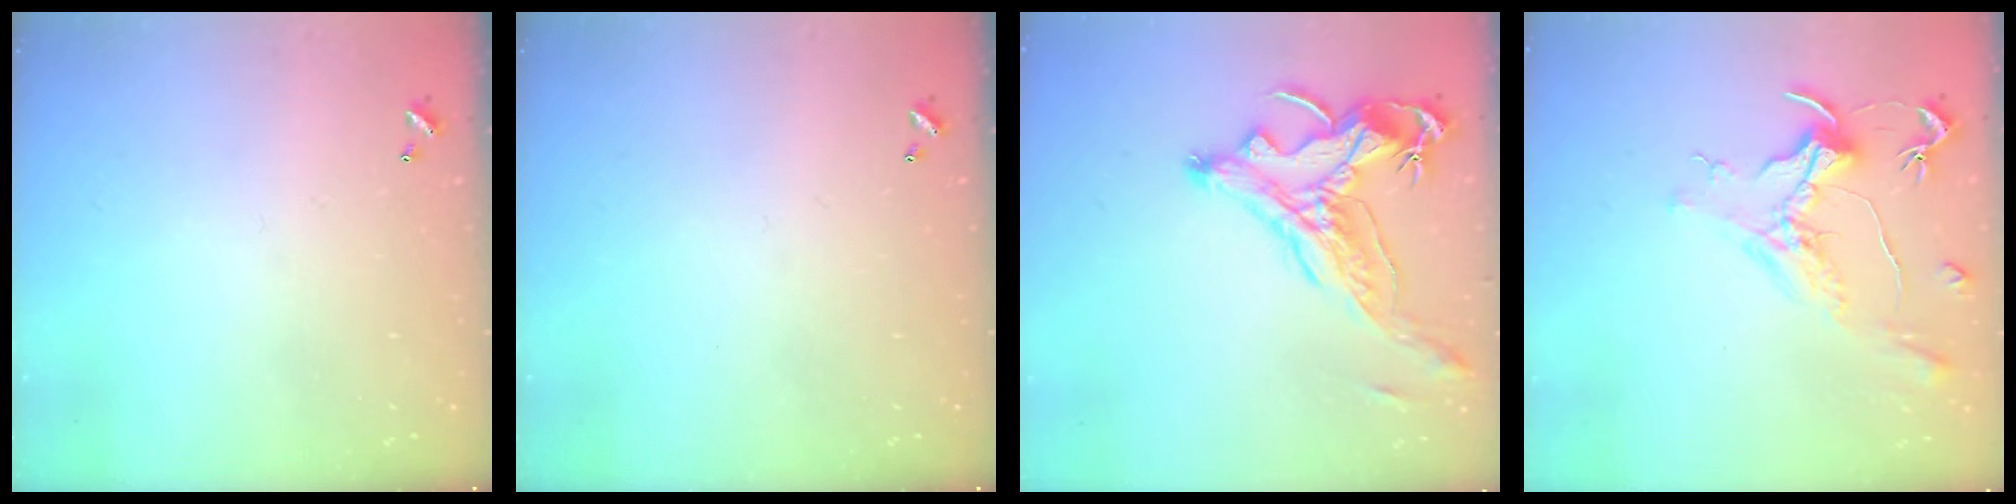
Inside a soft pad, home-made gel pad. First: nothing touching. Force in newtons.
{"total": 0.0}
{"total": 2.9, "press": 2.5, "slide": 1.3}
{"total": 1.6, "press": 1.4, "slide": 0.7}